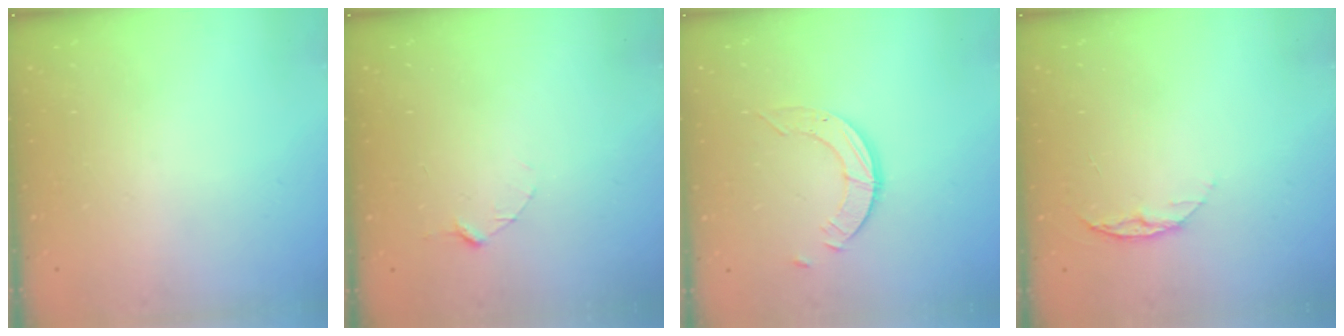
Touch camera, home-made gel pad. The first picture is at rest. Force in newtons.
{"total": 2.9, "press": 2.9, "slide": 0.3}
{"total": 3.5, "press": 3.5, "slide": 0.2}
{"total": 6.4, "press": 6.3, "slide": 0.7}